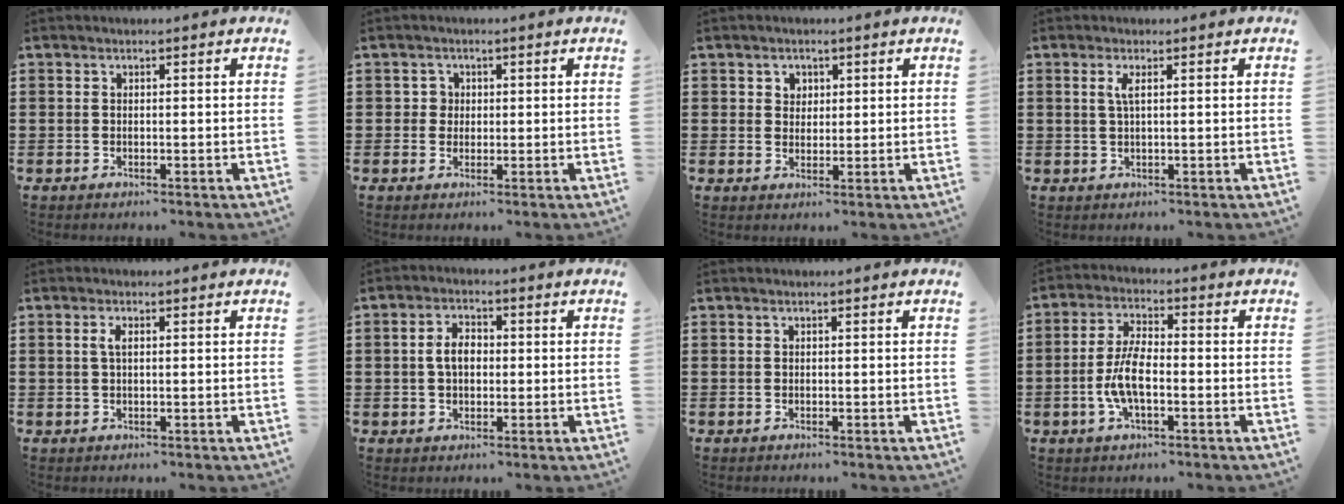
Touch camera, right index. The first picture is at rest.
{"total": 1.7, "force": [0.3, 1.6, 0.6], "torque": [-0.020, 0.007, 0.006]}
{"total": 1.9, "force": [1.0, 1.6, 0.3], "torque": [-0.014, 0.007, 0.018]}
{"total": 1.9, "force": [0.5, 0.0, 1.8], "torque": [-0.046, -0.006, 0.006]}
{"total": 1.6, "force": [0.4, 0.4, 1.5], "torque": [-0.032, 0.002, 0.006]}
{"total": 3.9, "force": [0.1, 2.3, 3.2], "torque": [-0.066, 0.008, 0.002]}
{"total": 0.0}
{"total": 6.3, "force": [-1.5, 2.4, 5.7], "torque": [-0.131, -0.003, -0.036]}